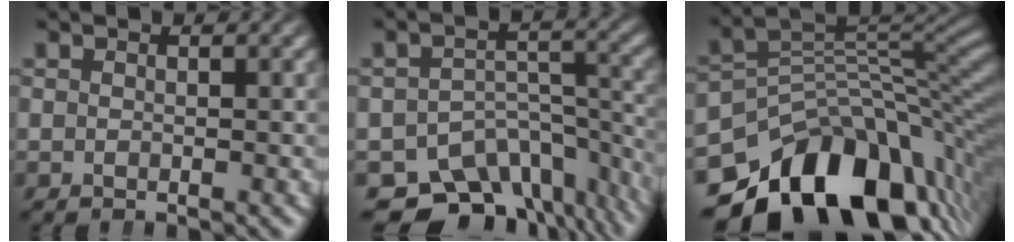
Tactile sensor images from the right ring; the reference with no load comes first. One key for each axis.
{"total": 11.8, "fx": -8.9, "fy": 6.5, "fz": 4.4, "tx": -0.048, "ty": -0.024, "tz": -0.136}
{"total": 18.0, "fx": -8.5, "fy": 10.5, "fz": 11.8, "tx": -0.173, "ty": -0.034, "tz": -0.118}